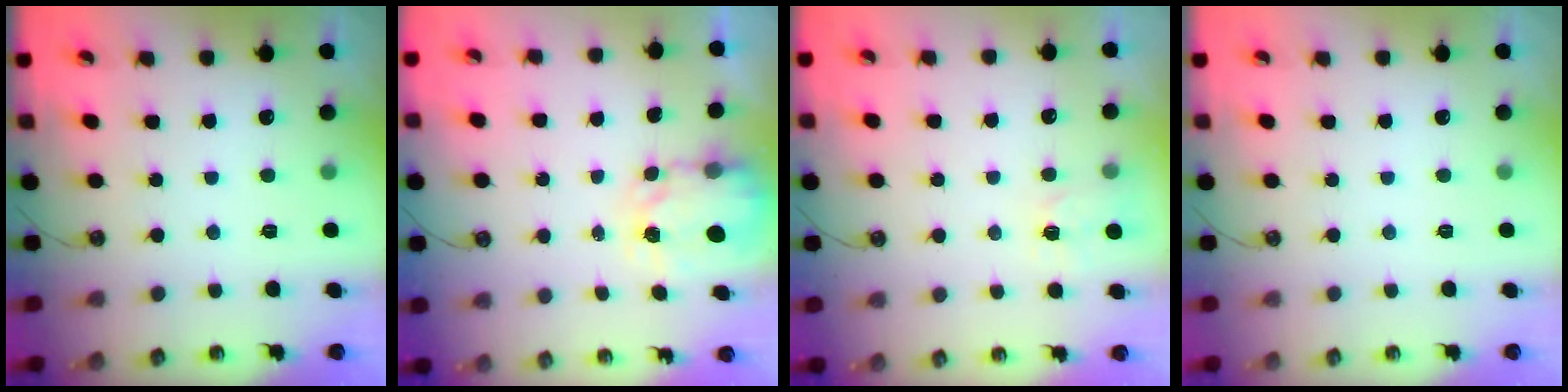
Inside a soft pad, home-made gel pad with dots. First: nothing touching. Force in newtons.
{"total": 3.9, "press": 3.9, "slide": 0.3}
{"total": 4.8, "press": 4.8, "slide": 0.6}
{"total": 0.0}